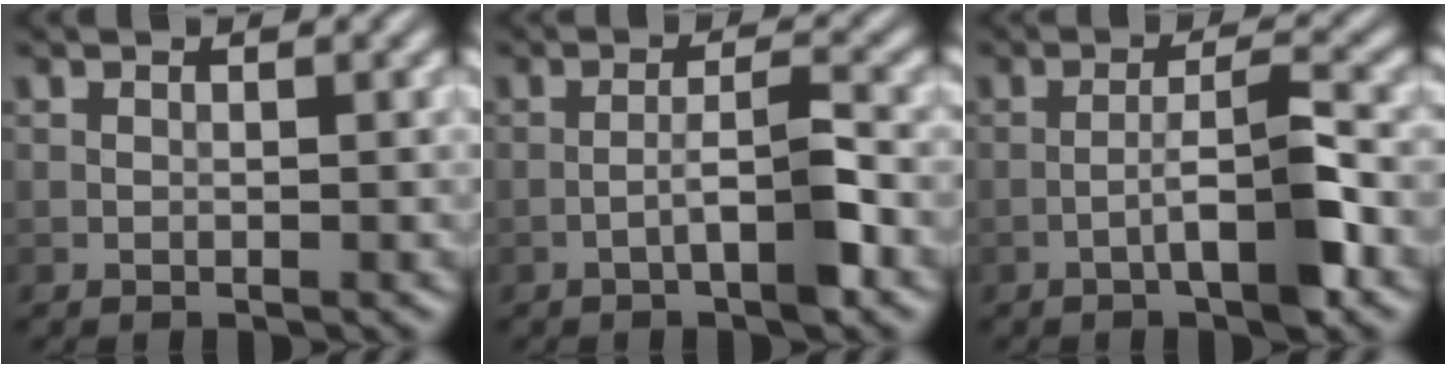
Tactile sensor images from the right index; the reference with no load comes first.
{"total": 3.5, "force": [-1.6, 0.4, 3.1], "torque": [-0.054, 0.013, -0.033]}
{"total": 4.6, "force": [-1.9, 0.6, 4.2], "torque": [-0.071, 0.013, -0.038]}